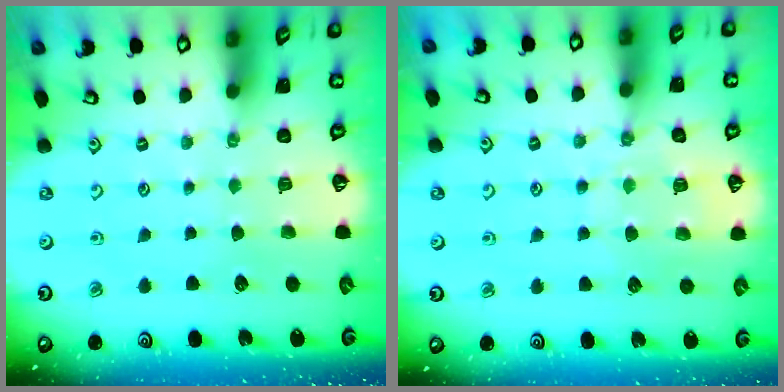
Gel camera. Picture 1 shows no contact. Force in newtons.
{"total": 8.9, "press": 8.9, "slide": 0.5}